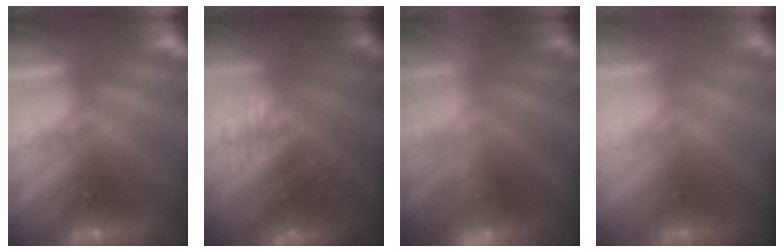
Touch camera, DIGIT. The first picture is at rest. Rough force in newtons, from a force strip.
{"total": 5.9}
{"total": 2.2}
{"total": 2.8}